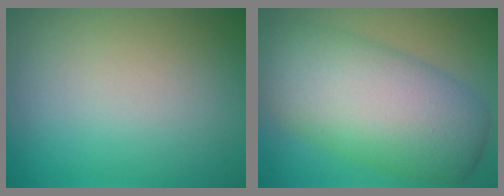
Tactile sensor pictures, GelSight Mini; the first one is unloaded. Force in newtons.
{"total": 10.0, "press": 10.0, "slide": 0.2}